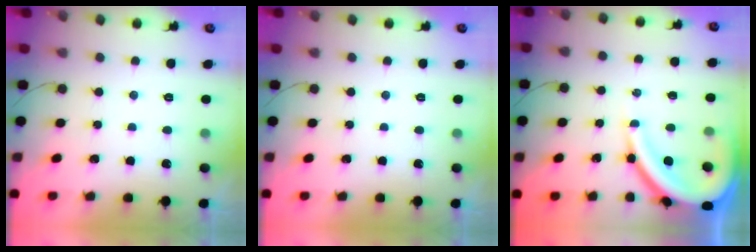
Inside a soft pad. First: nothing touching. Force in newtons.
{"total": 0.0}
{"total": 13.6, "press": 13.5, "slide": 1.2}